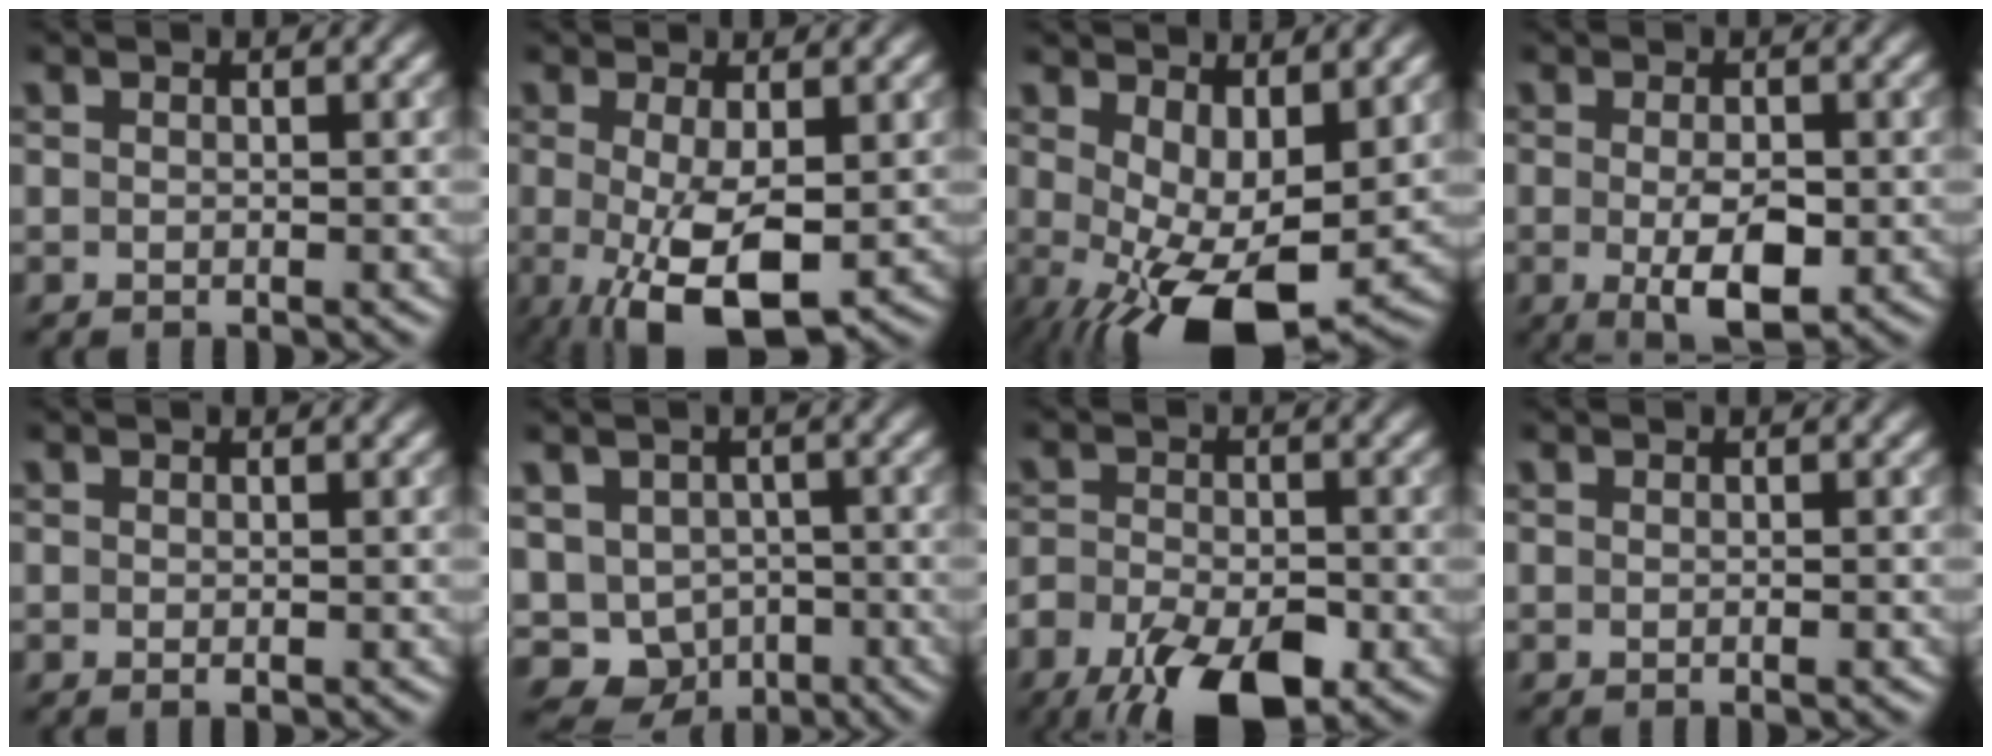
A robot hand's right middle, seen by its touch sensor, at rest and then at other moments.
{"total": 6.3, "force": [-1.0, 2.2, 5.8], "torque": [-0.113, -0.016, -0.013]}
{"total": 10.2, "force": [-1.8, 4.9, 8.7], "torque": [-0.152, -0.019, -0.017]}
{"total": 4.7, "force": [-0.9, 2.1, 4.1], "torque": [-0.075, -0.010, -0.012]}
{"total": 0.7, "force": [-0.2, 0.3, 0.6], "torque": [-0.010, -0.004, -0.002]}
{"total": 7.4, "force": [-2.4, 6.3, 3.1], "torque": [-0.041, -0.019, -0.039]}
{"total": 9.5, "force": [-5.3, 4.4, 6.5], "torque": [-0.136, -0.033, -0.092]}
{"total": 0.9, "force": [-0.3, 0.2, 0.9], "torque": [-0.011, -0.004, -0.004]}